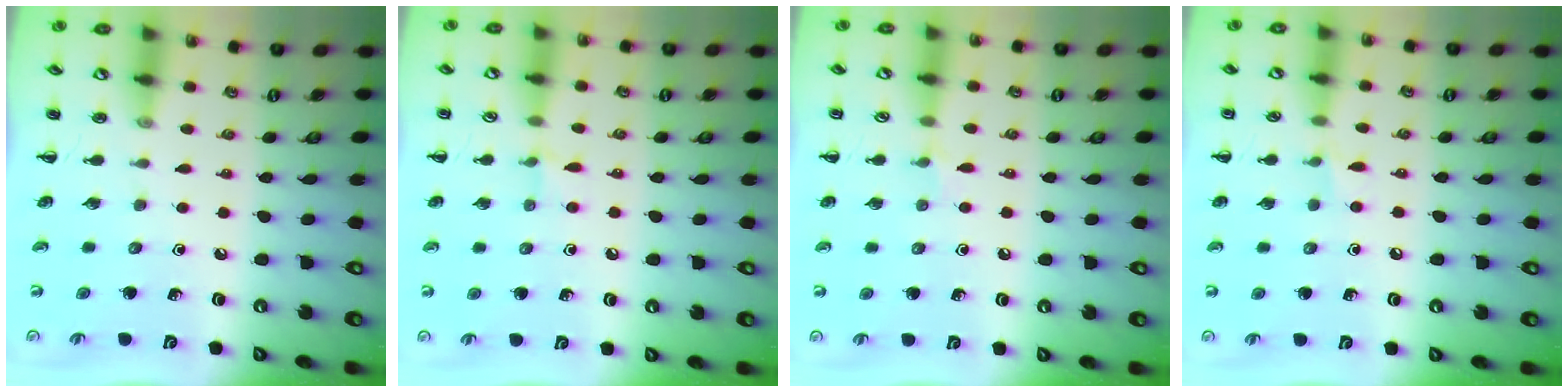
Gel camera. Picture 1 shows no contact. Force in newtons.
{"total": 4.8, "press": 4.5, "slide": 1.6}
{"total": 4.4, "press": 4.1, "slide": 1.7}
{"total": 4.2, "press": 4.0, "slide": 1.2}